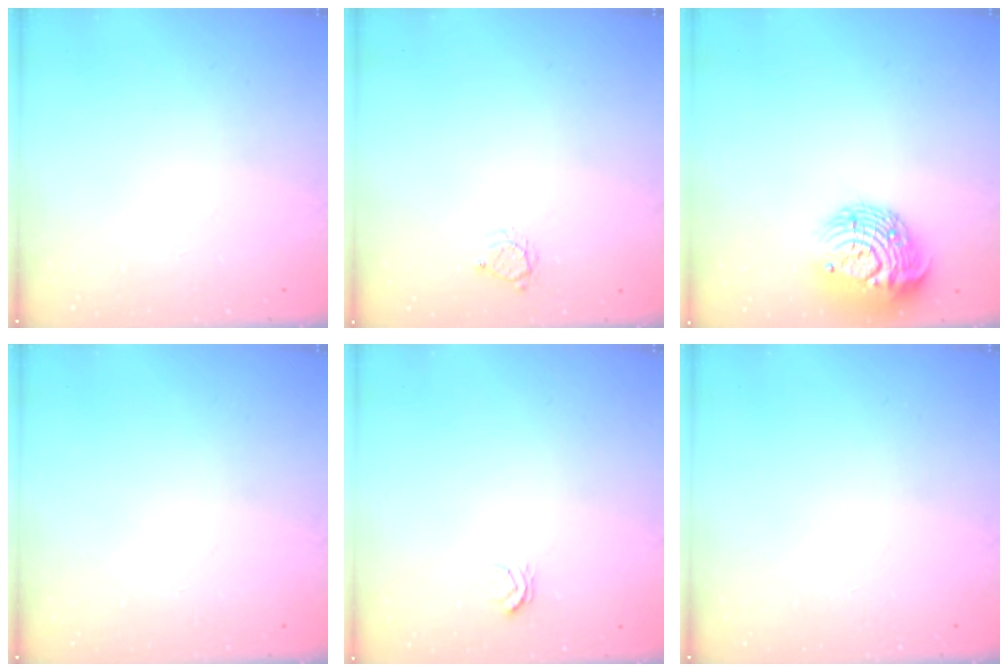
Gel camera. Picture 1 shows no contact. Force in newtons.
{"total": 3.0, "press": 3.0, "slide": 0.3}
{"total": 14.3, "press": 14.3, "slide": 0.7}
{"total": 0.0}
{"total": 2.6, "press": 2.6, "slide": 0.3}
{"total": 0.0}